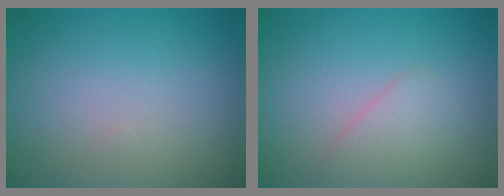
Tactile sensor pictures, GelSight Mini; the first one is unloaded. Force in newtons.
{"total": 1.9, "press": 1.8, "slide": 0.1}